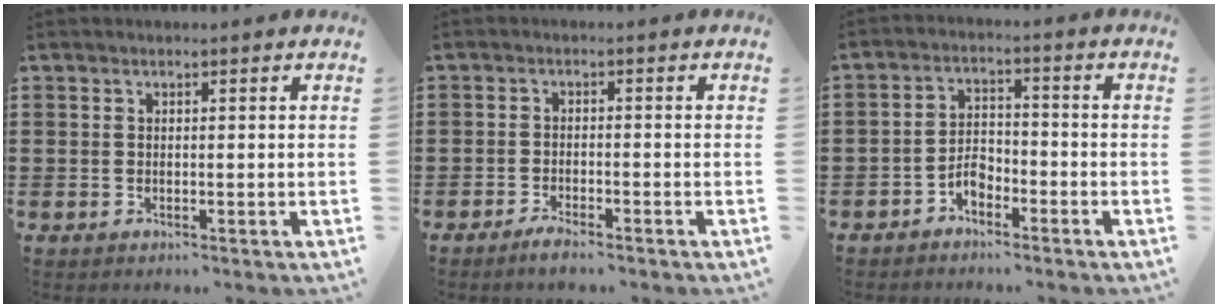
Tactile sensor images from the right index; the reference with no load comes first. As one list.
[{"total": 1.9, "force": [-1.8, 0.0, 0.7], "torque": [-0.015, 0.000, -0.033]}, {"total": 3.7, "force": [-2.4, 2.0, 2.1], "torque": [-0.047, 0.004, -0.050]}]